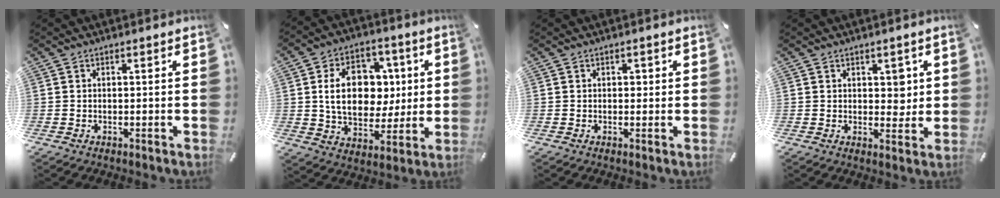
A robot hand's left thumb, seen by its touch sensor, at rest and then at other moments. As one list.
[{"total": 15.6, "force": [2.0, 11.9, 9.9], "torque": [-0.161, 0.007, 0.039]}, {"total": 0.9, "force": [0.1, 0.8, 0.4], "torque": [0.000, 0.001, -0.001]}, {"total": 4.1, "force": [1.5, 3.1, 2.3], "torque": [-0.009, -0.008, 0.018]}]